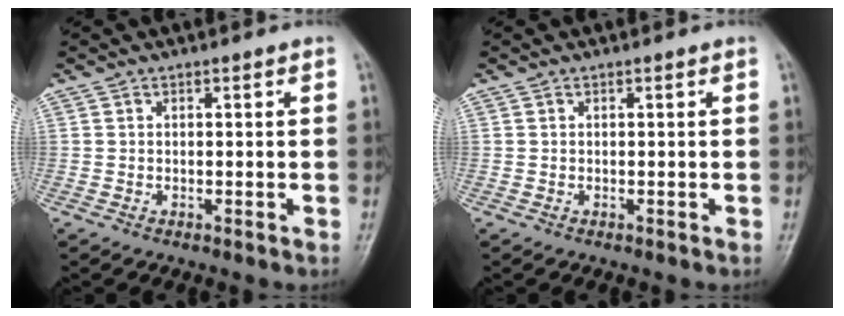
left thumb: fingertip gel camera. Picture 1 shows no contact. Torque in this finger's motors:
{"motor_torque": [0.00, 0.00, 0.00, 0.00, 0.00]}